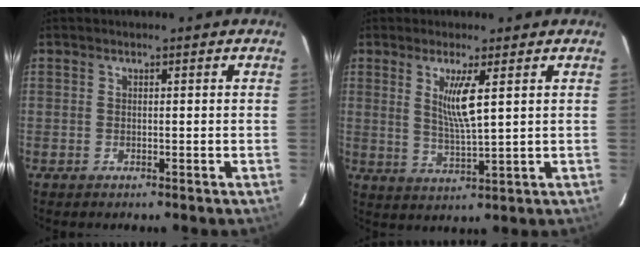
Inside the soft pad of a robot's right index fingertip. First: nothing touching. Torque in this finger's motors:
{"motor_torque": [0.17, 0.10, 0.35, 0.09]}